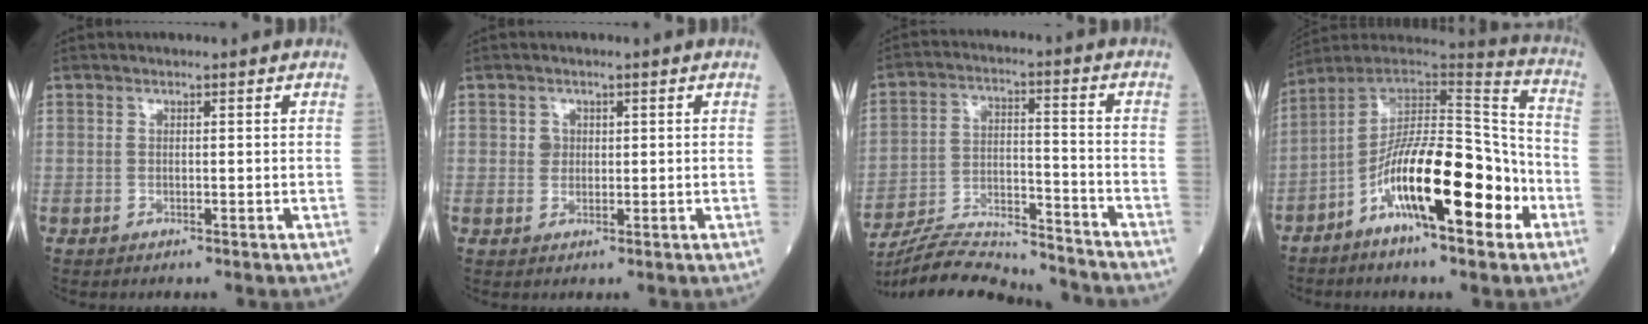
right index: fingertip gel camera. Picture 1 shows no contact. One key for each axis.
{"total": 1.6, "fx": 0.4, "fy": 1.5, "fz": 0.4, "tx": -0.003, "ty": 0.003, "tz": 0.008}
{"total": 19.0, "fx": -18.2, "fy": 1.5, "fz": 5.2, "tx": -0.117, "ty": 0.001, "tz": -0.285}
{"total": 18.3, "fx": -7.4, "fy": 4.1, "fz": 16.3, "tx": -0.279, "ty": 0.011, "tz": -0.121}